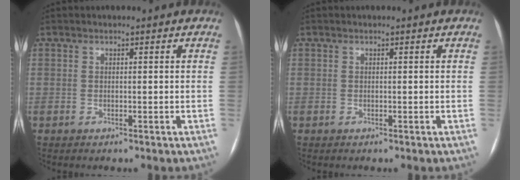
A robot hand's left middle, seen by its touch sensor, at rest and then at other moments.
{"total": 0.0}